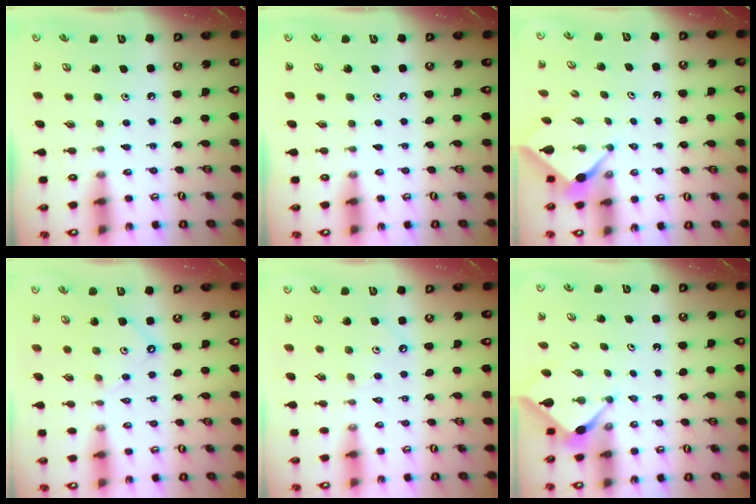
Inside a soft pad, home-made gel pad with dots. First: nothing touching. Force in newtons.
{"total": 0.0}
{"total": 2.4, "press": 2.4, "slide": 0.3}
{"total": 6.2, "press": 6.2, "slide": 0.6}
{"total": 1.1, "press": 1.1, "slide": 0.3}
{"total": 3.0, "press": 2.9, "slide": 0.3}